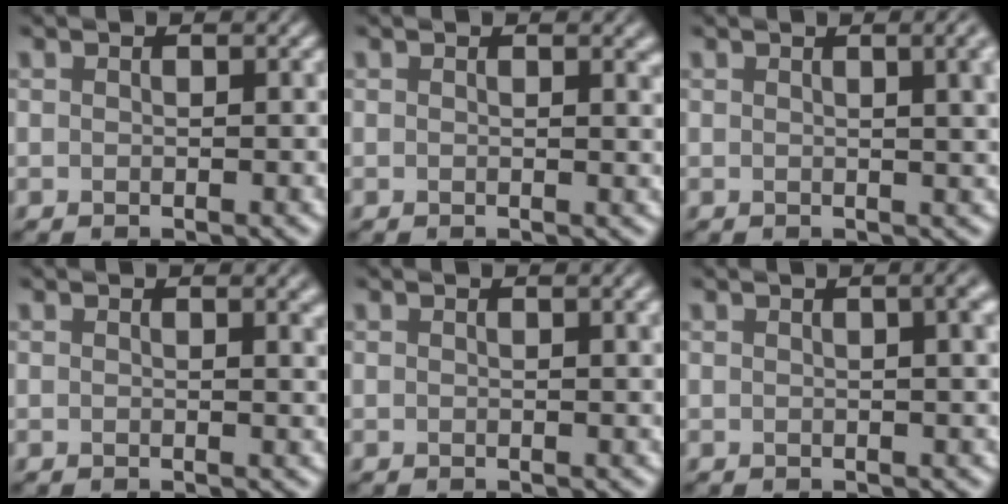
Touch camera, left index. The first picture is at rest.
{"total": 1.5, "force": [0.8, 0.5, 1.1], "torque": [-0.005, 0.002, 0.009]}
{"total": 5.7, "force": [1.7, 2.5, 4.9], "torque": [-0.023, 0.018, 0.013]}
{"total": 1.8, "force": [0.9, 0.6, 1.5], "torque": [-0.007, 0.004, 0.009]}
{"total": 1.8, "force": [0.7, 0.5, 1.5], "torque": [-0.014, 0.005, 0.008]}
{"total": 4.3, "force": [1.3, 1.8, 3.7], "torque": [-0.019, 0.020, 0.001]}